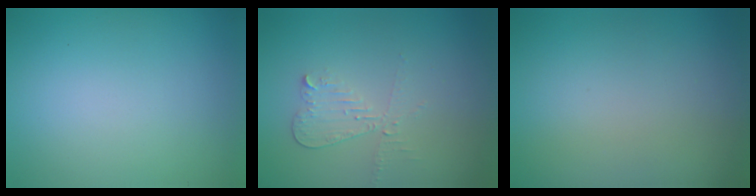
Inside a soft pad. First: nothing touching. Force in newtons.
{"total": 2.1, "press": 2.0, "slide": 0.5}
{"total": 0.0}